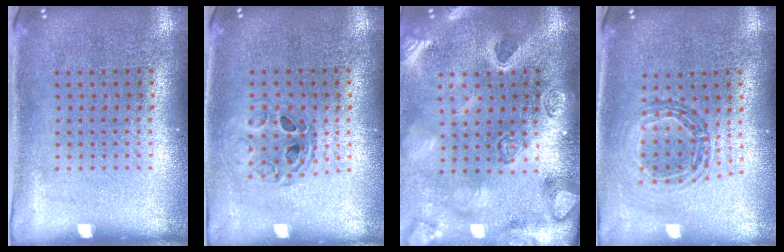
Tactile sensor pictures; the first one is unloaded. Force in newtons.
{"total": 0.8, "press": 0.8, "slide": 0.1}
{"total": 3.9, "press": 3.1, "slide": 2.4}
{"total": 0.7, "press": 0.7, "slide": 0.1}